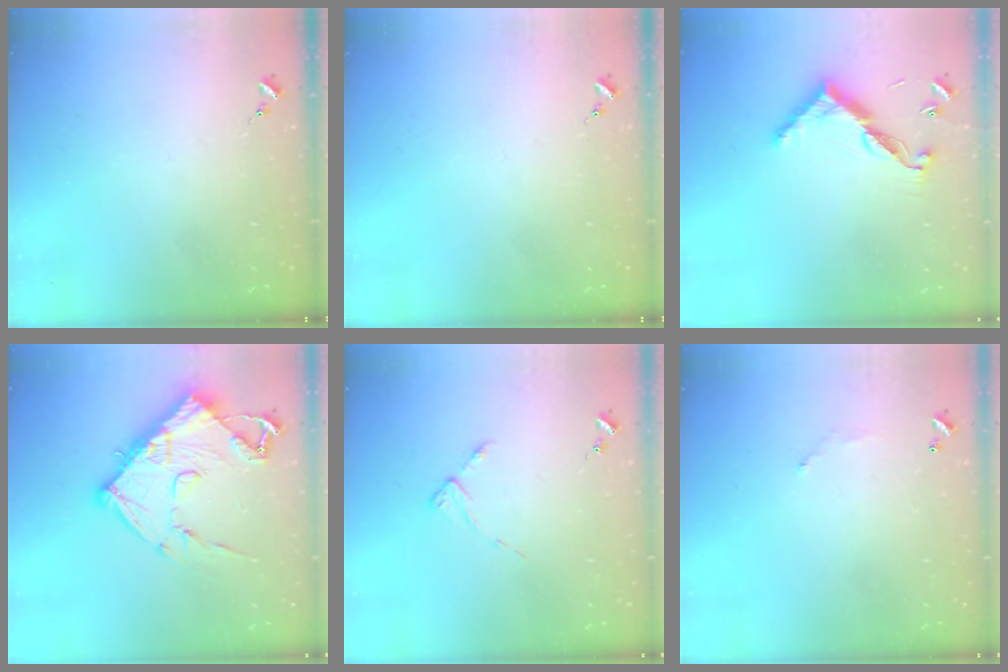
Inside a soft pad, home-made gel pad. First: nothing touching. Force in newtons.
{"total": 0.0}
{"total": 10.7, "press": 10.7, "slide": 0.4}
{"total": 16.4, "press": 16.4, "slide": 1.4}
{"total": 2.7, "press": 2.7, "slide": 0.4}
{"total": 5.2, "press": 5.2, "slide": 0.3}